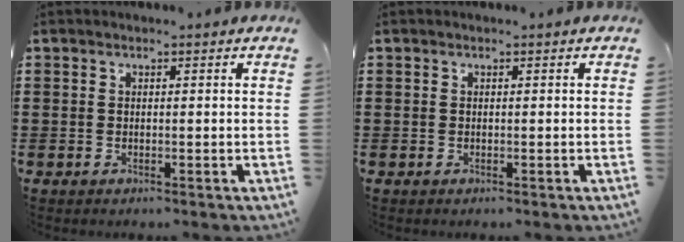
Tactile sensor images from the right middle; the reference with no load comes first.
{"total": 0.0}